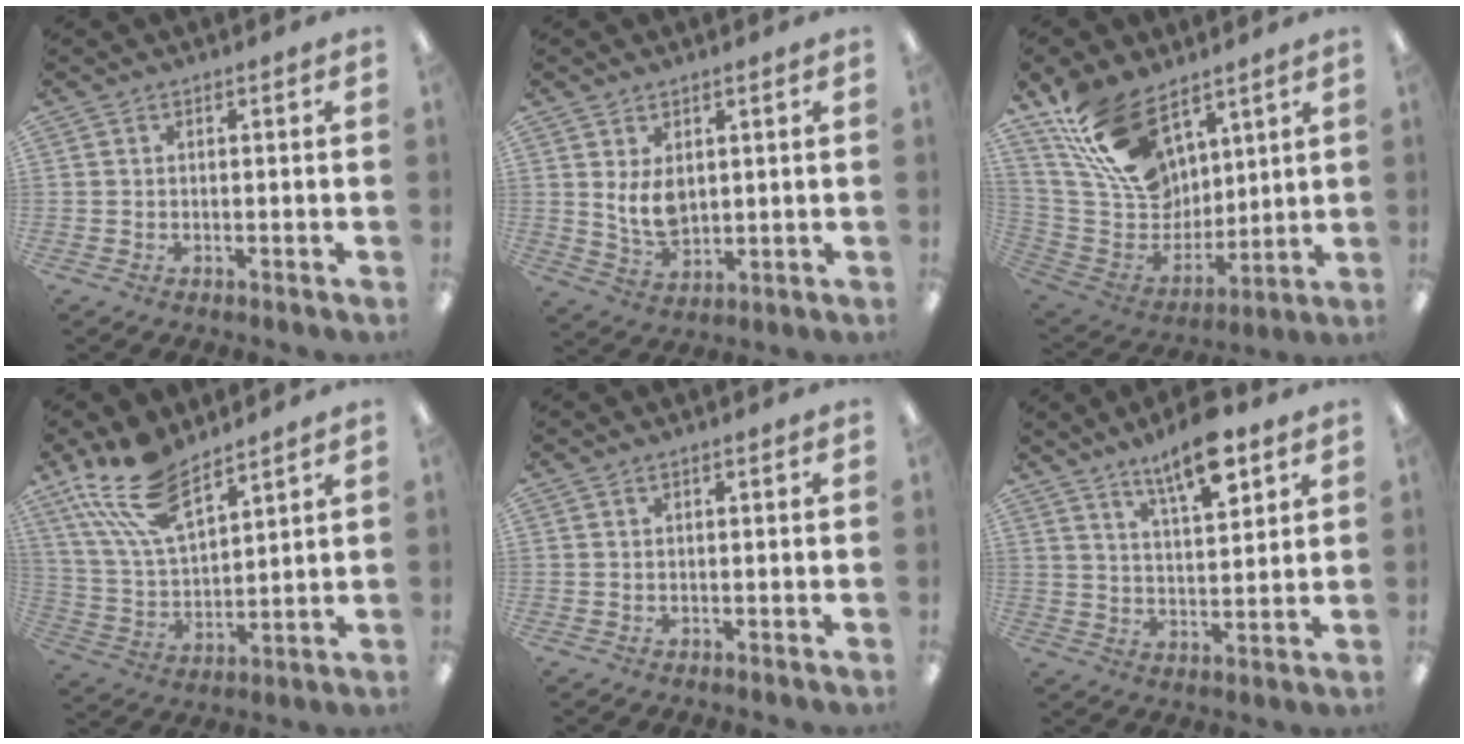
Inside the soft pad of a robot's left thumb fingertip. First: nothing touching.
{"total": 6.4, "force": [2.3, 3.8, 4.6], "torque": [-0.090, -0.013, 0.038]}
{"total": 20.1, "force": [12.5, 12.0, 10.2], "torque": [-0.215, -0.056, 0.238]}
{"total": 16.1, "force": [11.4, 6.6, 9.3], "torque": [-0.216, -0.045, 0.205]}
{"total": 0.0}
{"total": 11.7, "force": [8.0, 3.8, 7.6], "torque": [-0.115, -0.042, 0.135]}